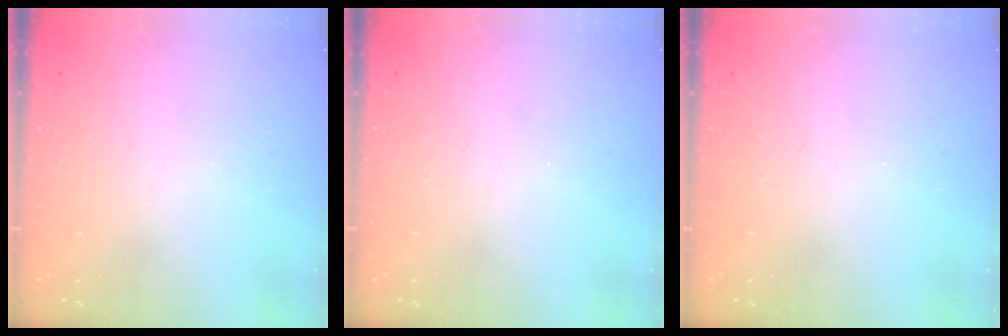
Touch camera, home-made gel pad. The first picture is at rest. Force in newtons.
{"total": 0.0}
{"total": 0.0}